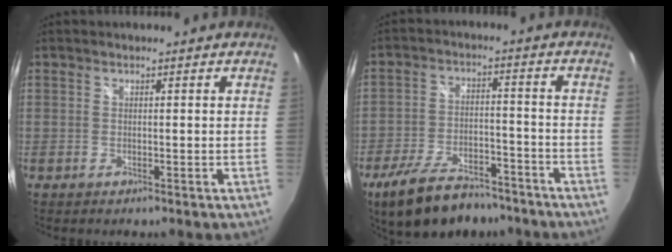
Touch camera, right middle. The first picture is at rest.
{"total": 16.2, "force": [-12.4, 6.7, 8.0], "torque": [-0.168, -0.009, -0.194]}